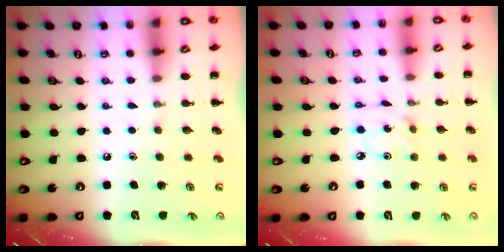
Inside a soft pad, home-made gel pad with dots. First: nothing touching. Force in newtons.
{"total": 2.5, "press": 2.5, "slide": 0.5}